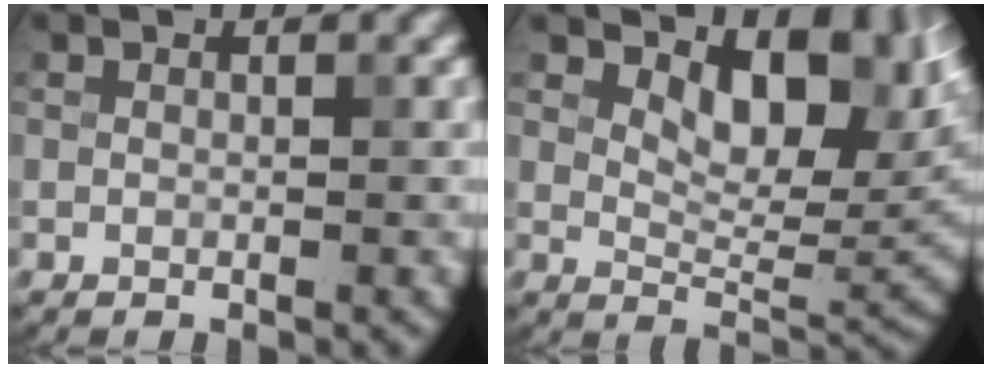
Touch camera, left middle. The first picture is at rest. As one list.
[{"total": 8.6, "force": [4.2, 4.1, 6.2], "torque": [-0.087, -0.010, 0.071]}]